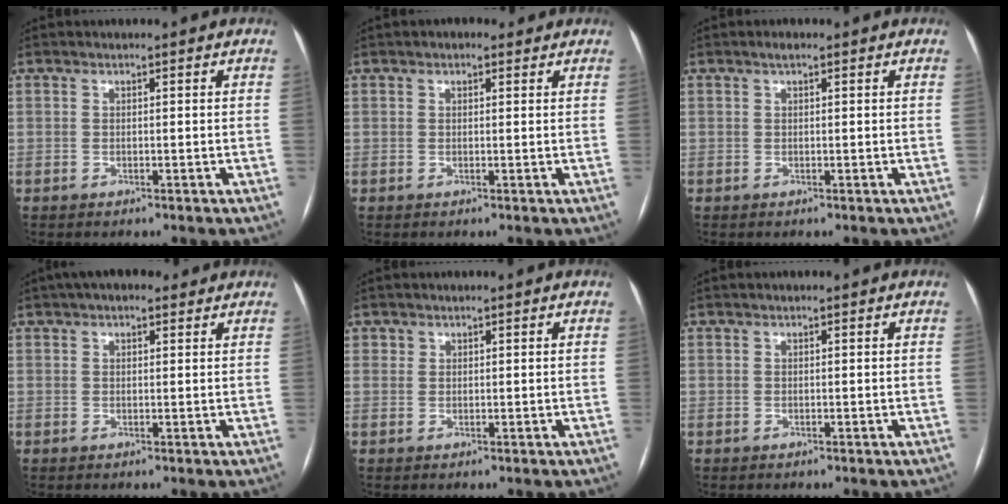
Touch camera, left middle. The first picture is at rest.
{"total": 1.9, "force": [1.3, 1.1, 0.8], "torque": [-0.016, 0.016, 0.015]}
{"total": 0.8, "force": [0.5, 0.2, 0.6], "torque": [-0.011, 0.007, 0.009]}
{"total": 5.4, "force": [3.9, 2.2, 3.0], "torque": [-0.045, 0.035, 0.061]}
{"total": 0.8, "force": [0.5, 0.6, 0.0], "torque": [0.009, 0.001, 0.007]}
{"total": 0.0}